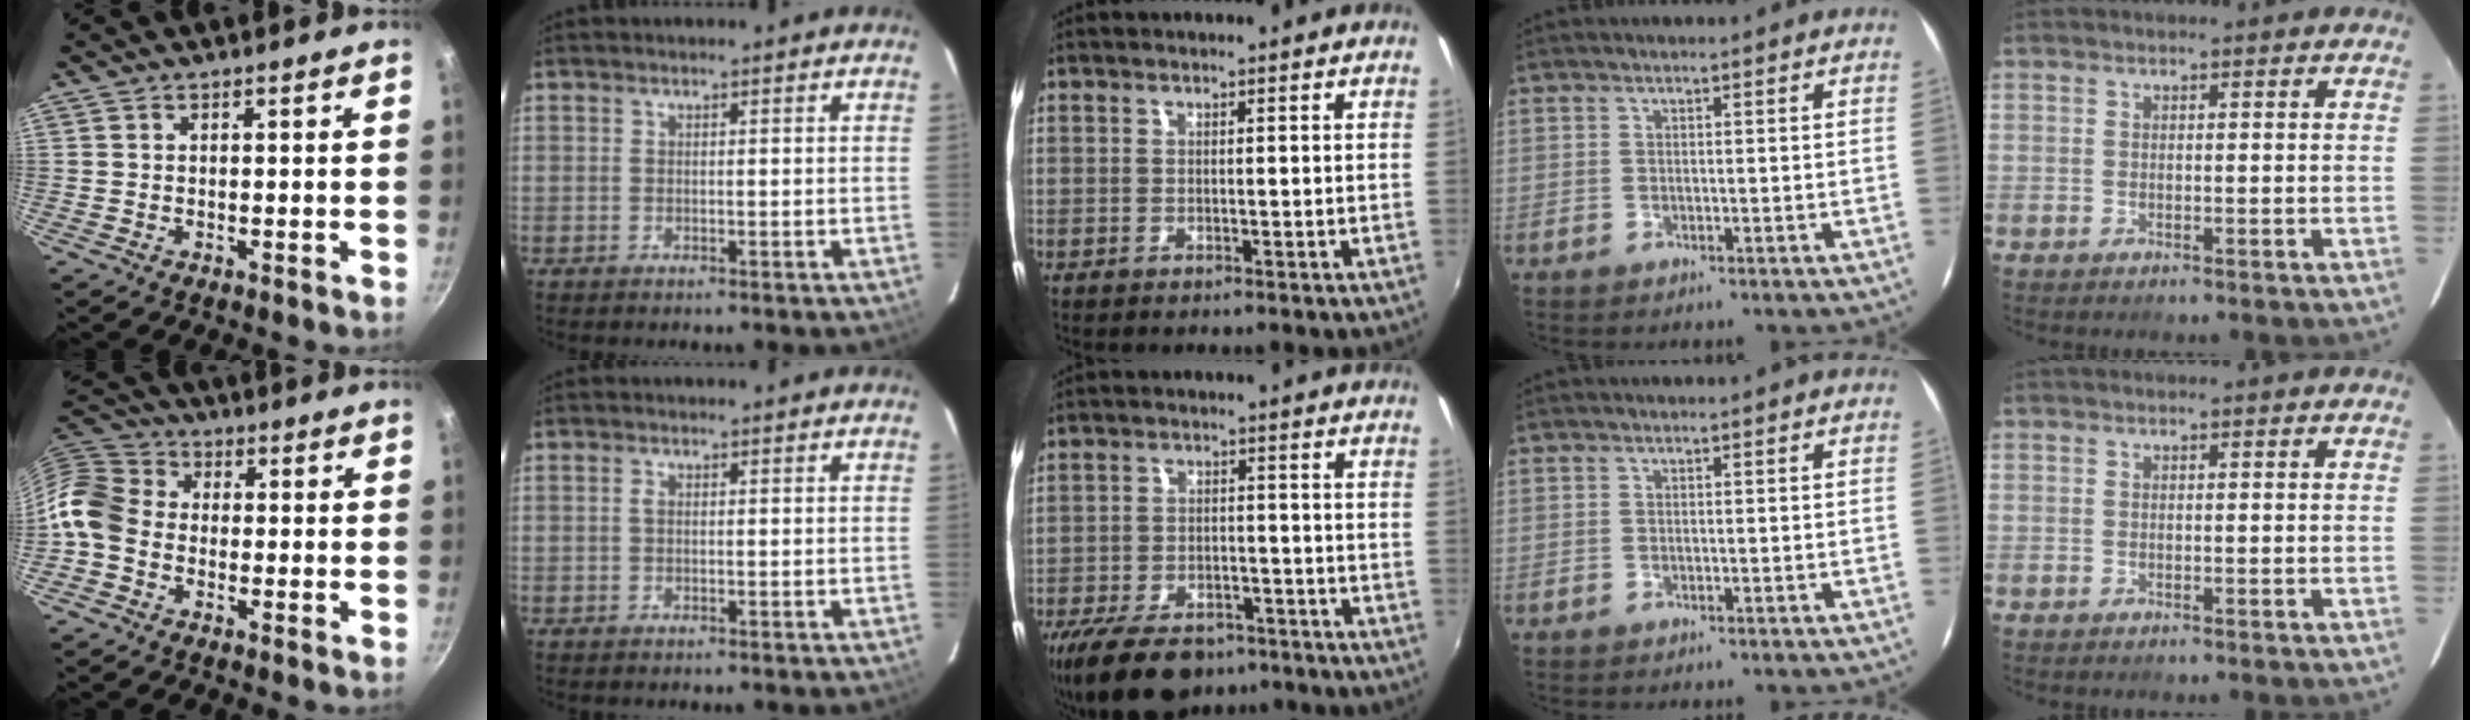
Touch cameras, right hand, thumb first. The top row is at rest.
{"thumb": {"total": 9.2, "force": [-2.4, 7.2, 5.1], "torque": [-0.086, 0.034, -0.073]}, "index": {"total": 0.7, "force": [0.0, 0.4, 0.5], "torque": [-0.010, 0.003, -0.001]}, "middle": {"total": 15.0, "force": [-10.7, 7.5, 7.3], "torque": [-0.172, -0.019, -0.169]}}